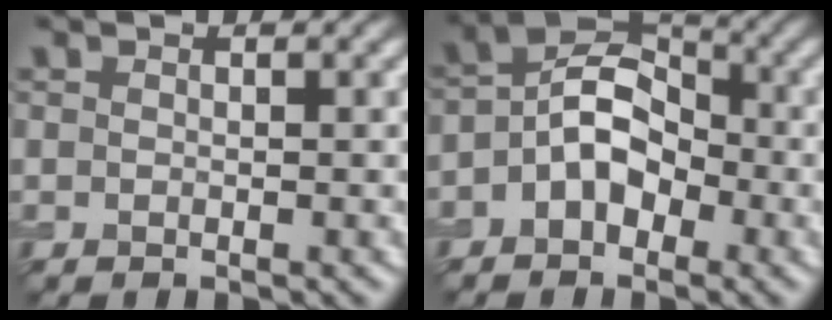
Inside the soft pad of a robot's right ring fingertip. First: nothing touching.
{"total": 5.4, "force": [-1.4, 3.5, 3.7], "torque": [-0.060, 0.015, -0.033]}